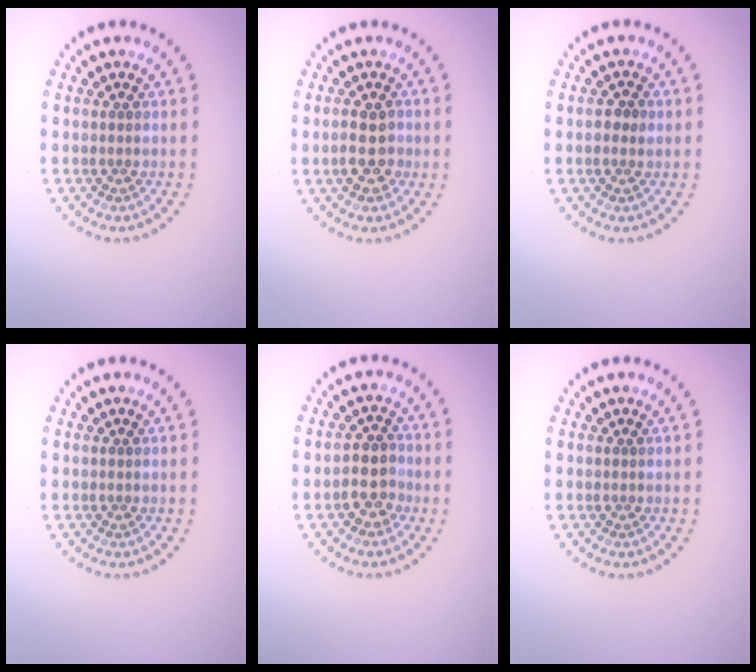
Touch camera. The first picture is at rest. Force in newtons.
{"total": 2.9, "press": 2.8, "slide": 0.3}
{"total": 1.5, "press": 1.5, "slide": 0.1}
{"total": 0.0}
{"total": 2.8, "press": 2.5, "slide": 1.2}
{"total": 0.0}